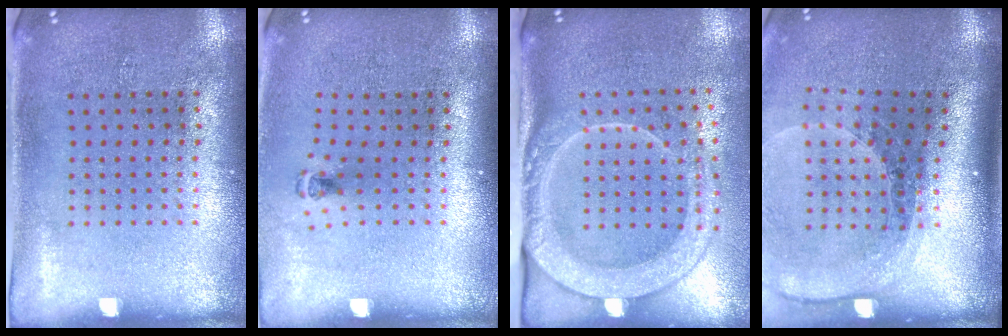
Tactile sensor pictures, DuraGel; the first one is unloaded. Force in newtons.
{"total": 0.5, "press": 0.4, "slide": 0.4}
{"total": 2.5, "press": 1.9, "slide": 1.6}
{"total": 1.9, "press": 1.6, "slide": 1.0}